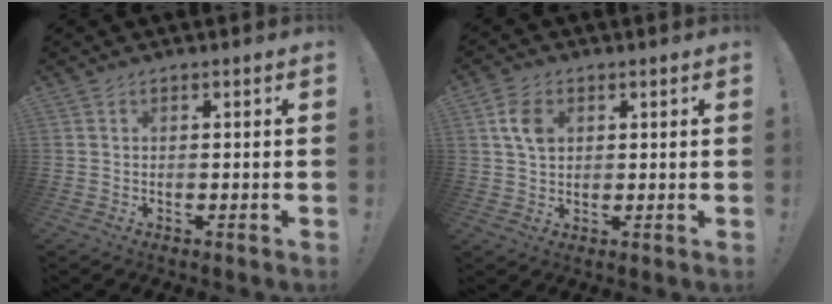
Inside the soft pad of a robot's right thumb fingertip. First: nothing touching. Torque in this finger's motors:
{"motor_torque": [0.79, 0.79, 0.03, -0.57, 0.00]}